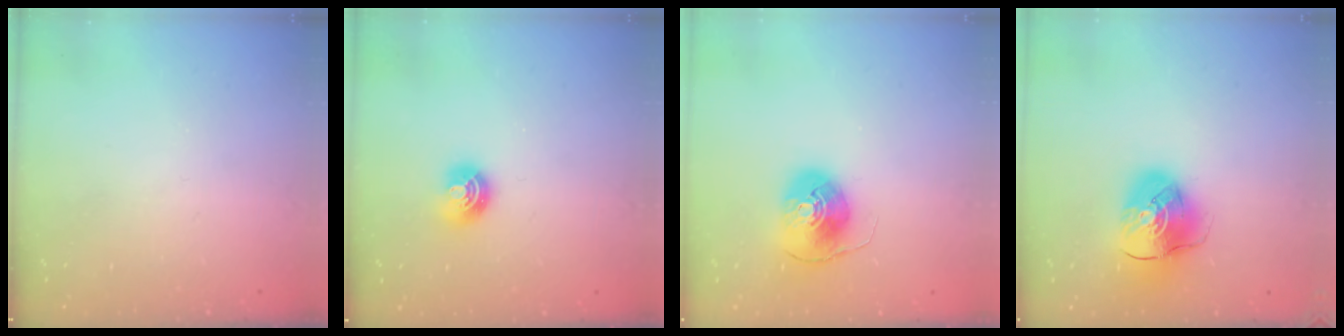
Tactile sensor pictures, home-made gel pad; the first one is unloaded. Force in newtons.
{"total": 6.6, "press": 6.6, "slide": 0.5}
{"total": 8.4, "press": 8.3, "slide": 1.5}
{"total": 12.6, "press": 12.5, "slide": 1.6}